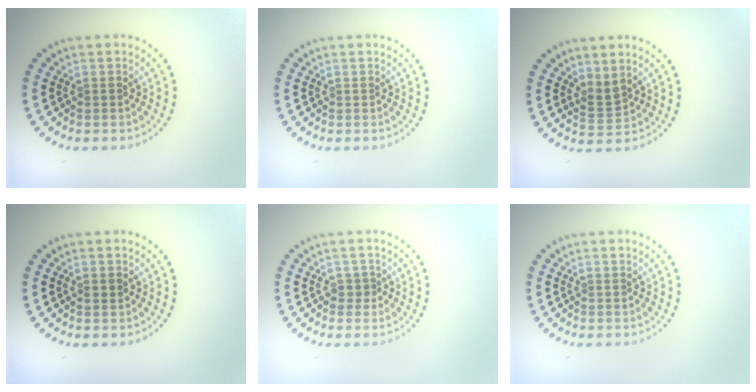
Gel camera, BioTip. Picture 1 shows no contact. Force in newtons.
{"total": 0.0}
{"total": 1.7, "press": 1.3, "slide": 1.2}
{"total": 0.8, "press": 0.8, "slide": 0.3}
{"total": 0.7, "press": 0.5, "slide": 0.5}
{"total": 0.0}